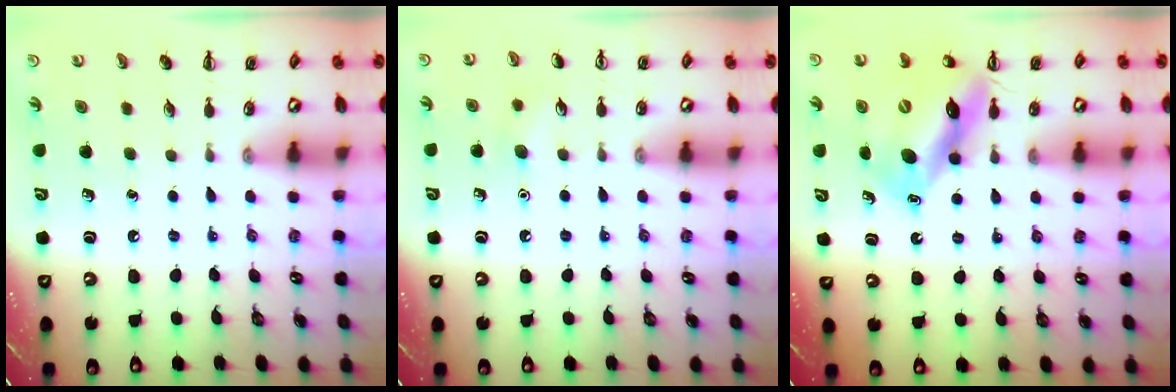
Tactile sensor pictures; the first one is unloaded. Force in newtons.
{"total": 5.2, "press": 5.0, "slide": 1.5}
{"total": 12.6, "press": 12.1, "slide": 3.5}